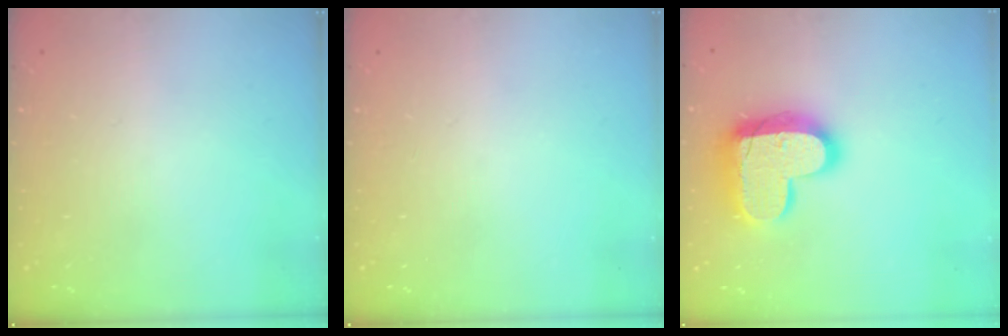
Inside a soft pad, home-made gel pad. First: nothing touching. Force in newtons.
{"total": 0.0}
{"total": 18.0, "press": 18.0, "slide": 1.3}